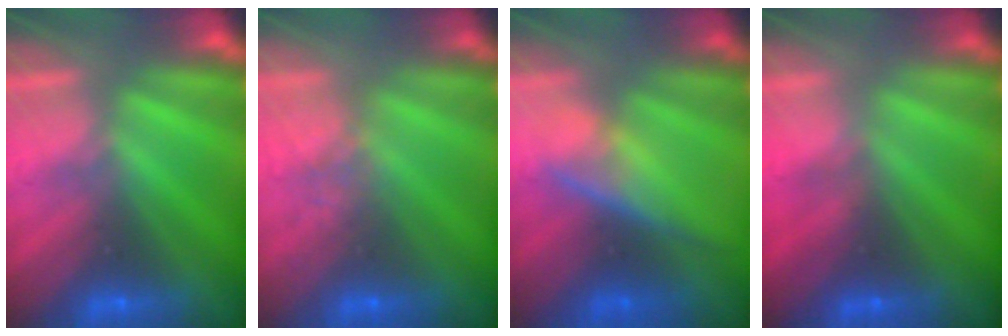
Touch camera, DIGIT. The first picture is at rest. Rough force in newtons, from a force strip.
{"total": 2.3}
{"total": 2.8}
{"total": 2.2}